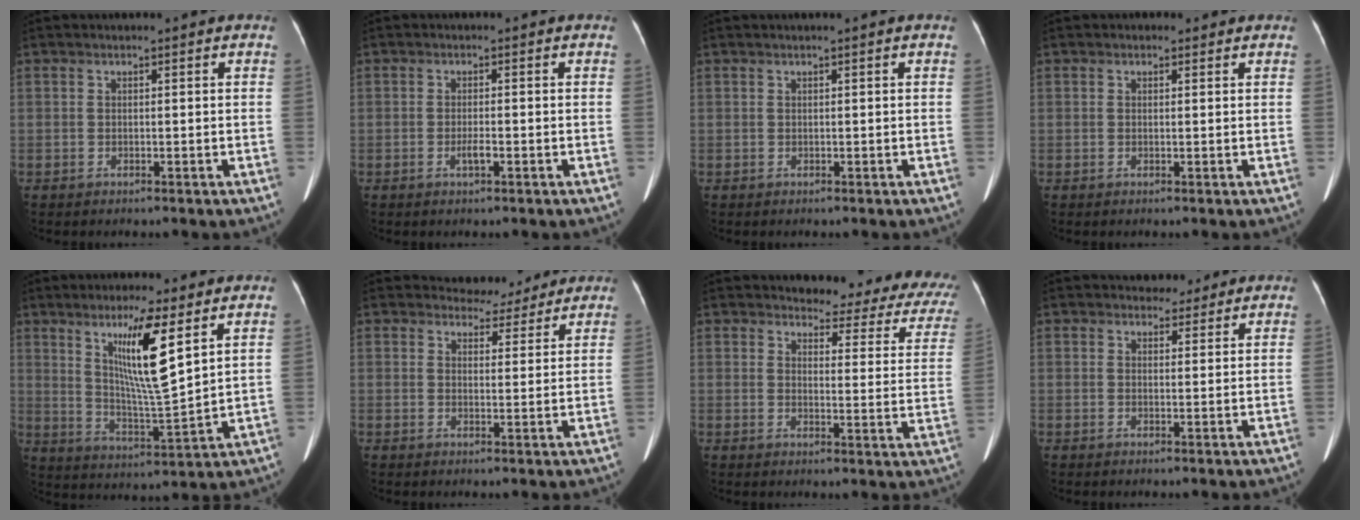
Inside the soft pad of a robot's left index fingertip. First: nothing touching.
{"total": 1.7, "force": [-0.8, 0.3, 1.5], "torque": [-0.027, 0.001, -0.013]}
{"total": 0.0}
{"total": 0.7, "force": [0.4, 0.5, 0.1], "torque": [-0.003, 0.001, 0.000]}
{"total": 11.1, "force": [5.1, 0.1, 9.9], "torque": [-0.181, -0.018, 0.094]}
{"total": 5.1, "force": [4.7, 1.9, -0.3], "torque": [0.011, -0.001, 0.053]}
{"total": 14.7, "force": [13.1, 3.8, 5.5], "torque": [-0.034, -0.052, 0.118]}
{"total": 3.5, "force": [3.1, 1.7, 0.4], "torque": [0.003, 0.000, 0.036]}